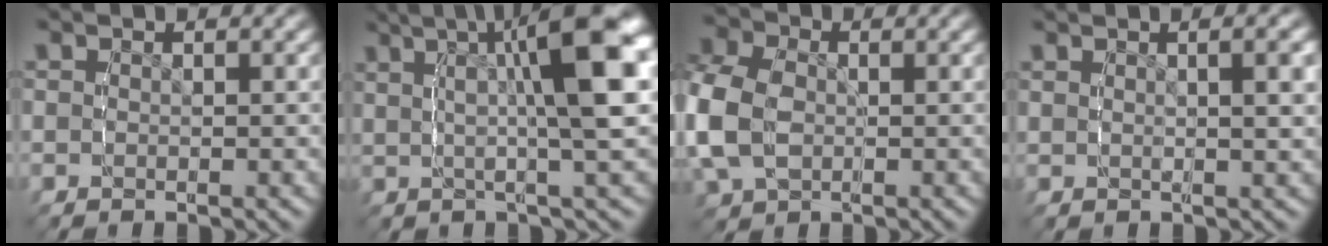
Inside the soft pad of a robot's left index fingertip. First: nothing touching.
{"total": 11.9, "force": [4.1, 3.8, 10.6], "torque": [-0.127, 0.034, 0.053]}
{"total": 5.8, "force": [-0.1, 4.7, 3.4], "torque": [-0.106, -0.019, 0.010]}
{"total": 2.6, "force": [1.4, 0.1, 2.2], "torque": [-0.023, 0.002, 0.028]}